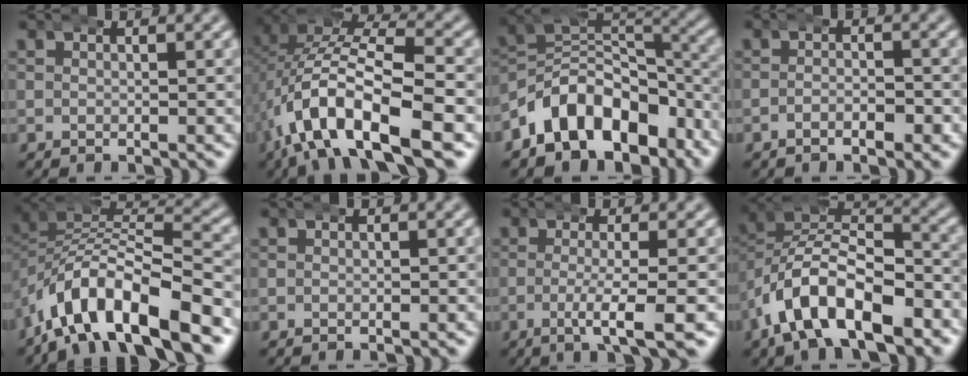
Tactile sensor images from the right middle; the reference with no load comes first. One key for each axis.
{"total": 12.2, "fx": -3.2, "fy": 7.0, "fz": 9.5, "tx": -0.189, "ty": -0.028, "tz": -0.043}
{"total": 14.3, "fx": -7.3, "fy": 10.0, "fz": 7.2, "tx": -0.139, "ty": -0.034, "tz": -0.106}
{"total": 2.4, "fx": -1.8, "fy": 0.6, "fz": 1.4, "tx": -0.017, "ty": 0.000, "tz": -0.038}
{"total": 11.2, "fx": -5.3, "fy": 6.7, "fz": 7.3, "tx": -0.135, "ty": -0.022, "tz": -0.082}
{"total": 0.0}
{"total": 4.4, "fx": -1.3, "fy": 0.1, "fz": 4.2, "tx": -0.074, "ty": -0.010, "tz": -0.022}
{"total": 11.0, "fx": -3.9, "fy": 7.9, "fz": 6.6, "tx": -0.130, "ty": -0.022, "tz": -0.066}